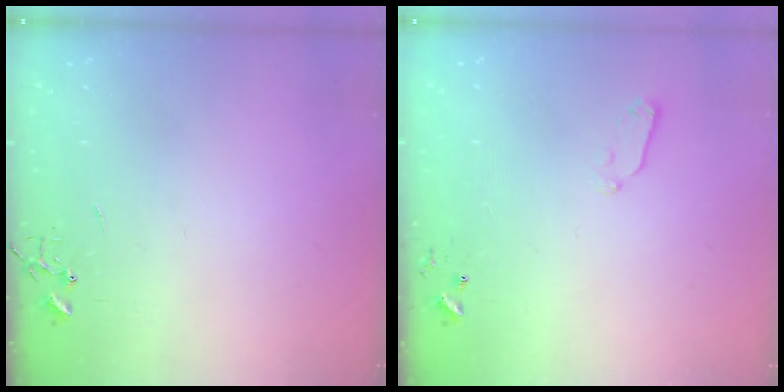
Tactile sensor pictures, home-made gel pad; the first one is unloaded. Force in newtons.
{"total": 5.1, "press": 5.0, "slide": 0.8}